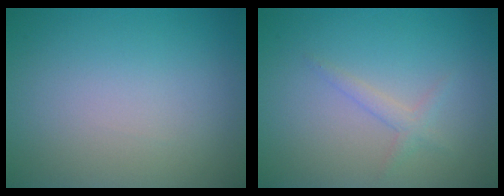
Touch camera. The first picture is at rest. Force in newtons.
{"total": 1.3, "press": 1.3, "slide": 0.1}